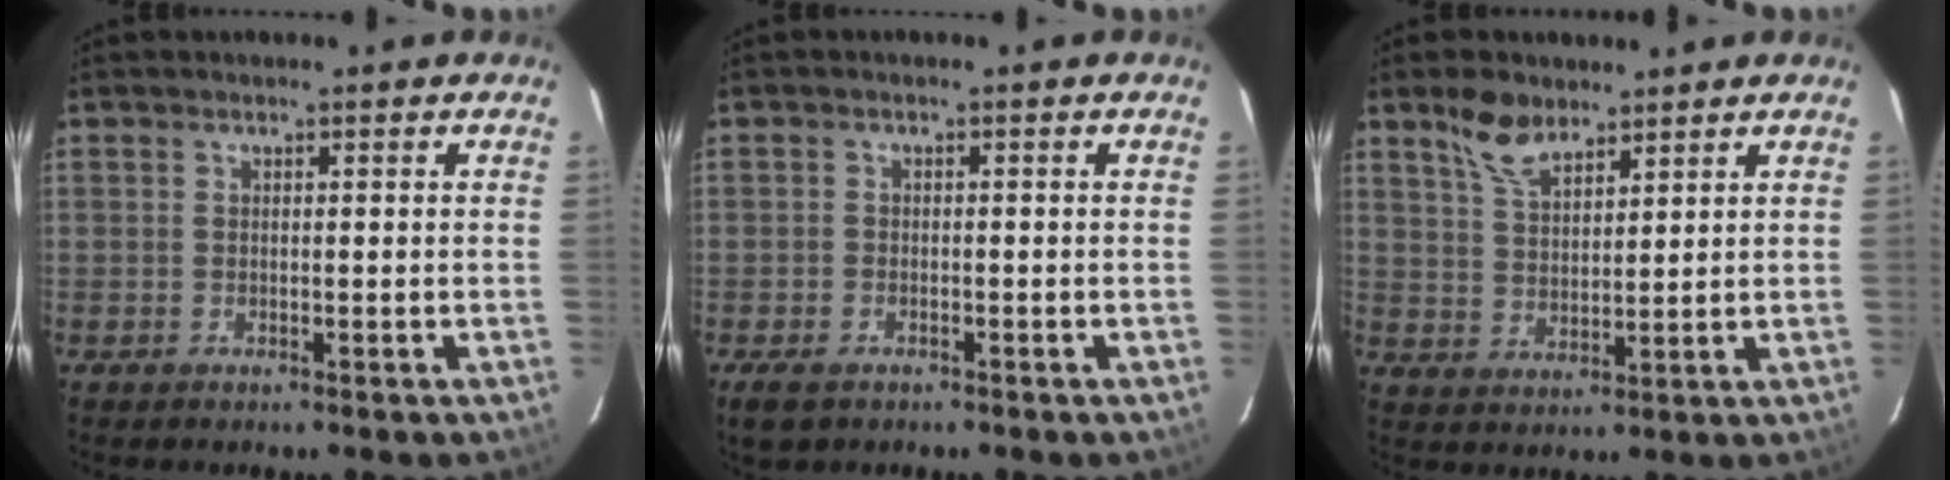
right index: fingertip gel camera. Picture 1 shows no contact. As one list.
[{"total": 3.9, "force": [-2.5, 2.4, 1.7], "torque": [-0.044, -0.007, -0.042]}, {"total": 6.9, "force": [5.1, 3.1, 3.4], "torque": [-0.061, 0.006, 0.100]}]